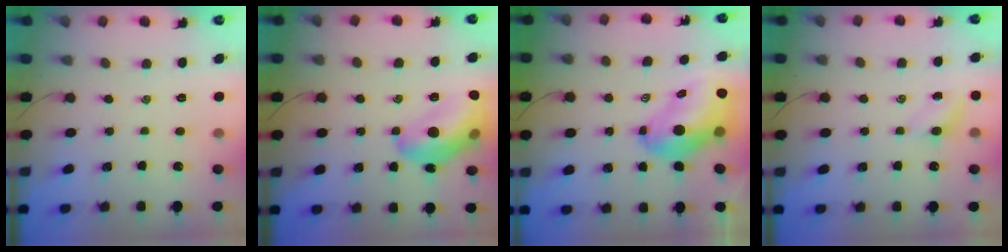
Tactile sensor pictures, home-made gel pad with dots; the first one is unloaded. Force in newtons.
{"total": 16.8, "press": 16.6, "slide": 2.4}
{"total": 11.9, "press": 11.4, "slide": 3.3}
{"total": 3.5, "press": 3.3, "slide": 1.1}